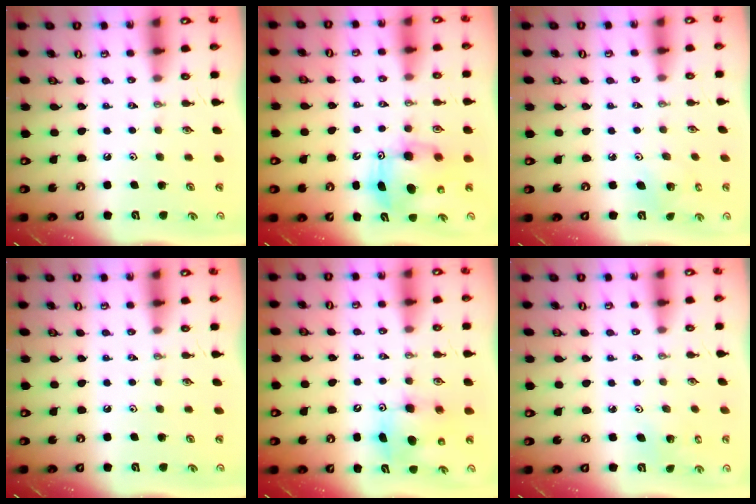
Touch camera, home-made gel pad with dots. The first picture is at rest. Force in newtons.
{"total": 9.2, "press": 9.0, "slide": 2.1}
{"total": 2.9, "press": 2.9, "slide": 0.2}
{"total": 0.0}
{"total": 8.2, "press": 8.0, "slide": 1.7}
{"total": 2.5, "press": 2.5, "slide": 0.2}